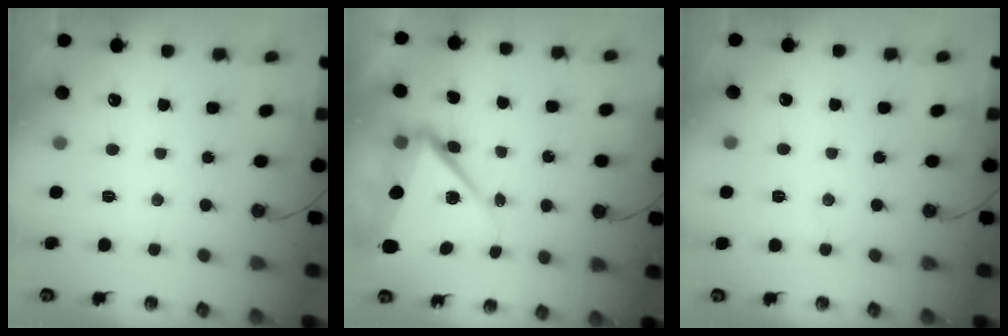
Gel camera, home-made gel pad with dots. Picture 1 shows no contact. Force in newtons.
{"total": 9.7, "press": 9.6, "slide": 1.6}
{"total": 4.6, "press": 4.5, "slide": 0.9}